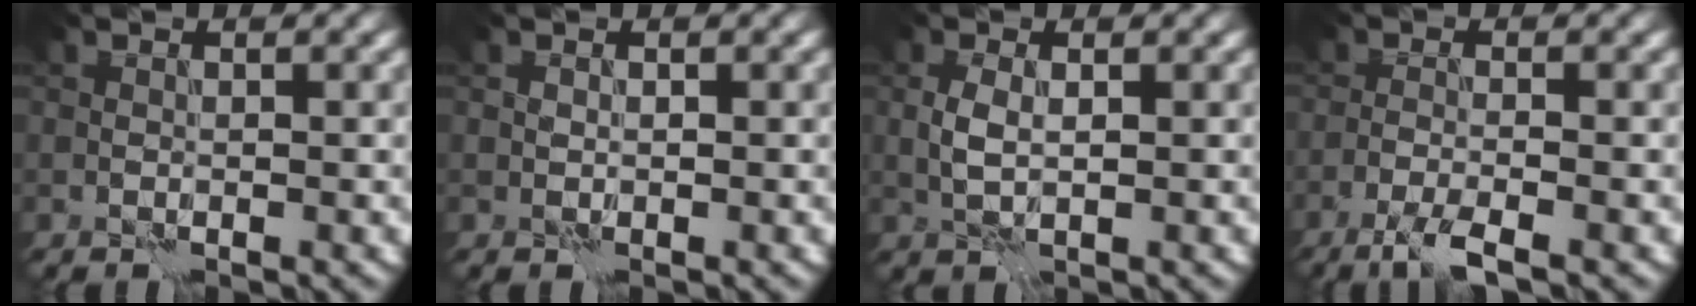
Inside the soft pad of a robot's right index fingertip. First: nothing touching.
{"total": 0.0}
{"total": 1.7, "force": [0.1, 0.8, 1.5], "torque": [-0.035, 0.000, 0.005]}
{"total": 3.0, "force": [-2.1, 0.3, 2.2], "torque": [-0.044, 0.001, -0.046]}